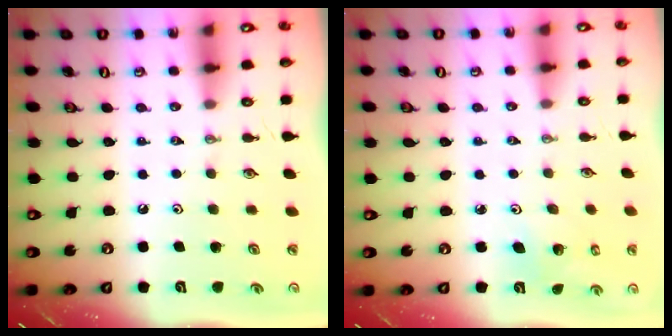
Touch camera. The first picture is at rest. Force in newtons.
{"total": 4.0, "press": 4.0, "slide": 0.4}